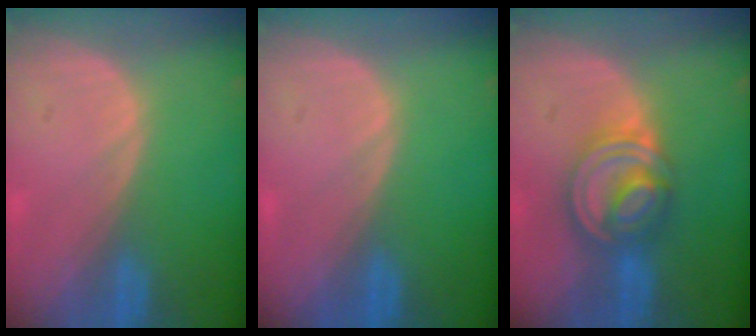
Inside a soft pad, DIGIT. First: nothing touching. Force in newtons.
{"total": 0.0}
{"total": 8.0, "press": 6.8, "slide": 4.2}